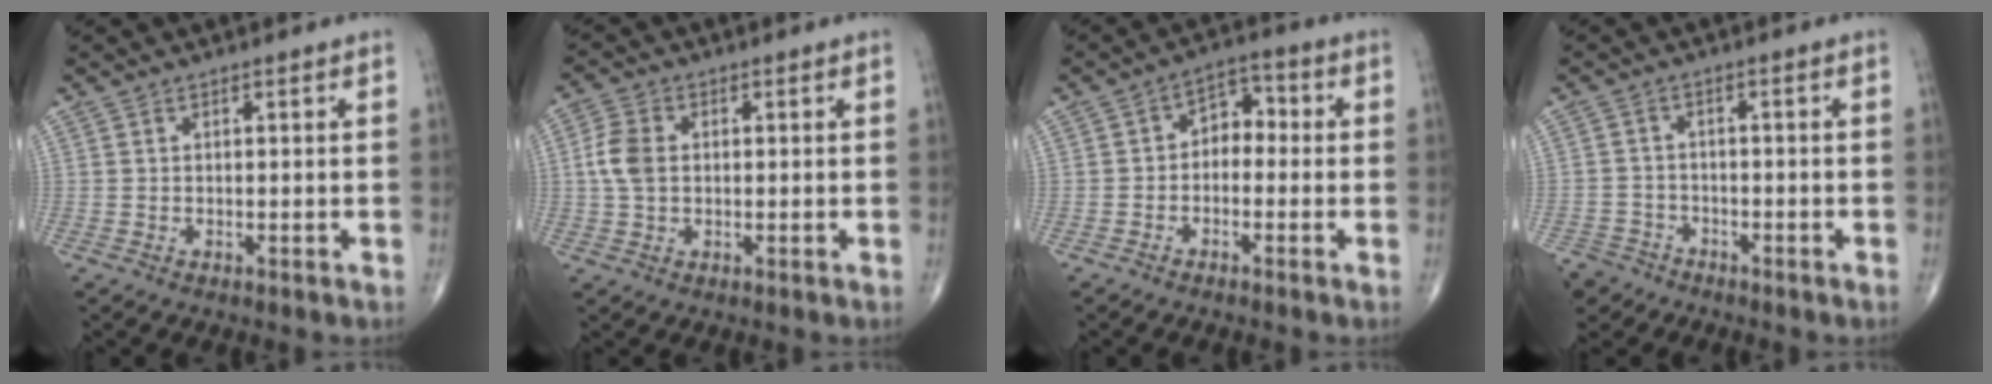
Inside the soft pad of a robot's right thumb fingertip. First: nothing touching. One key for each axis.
{"total": 5.3, "fx": 0.4, "fy": 3.6, "fz": 3.8, "tx": -0.085, "ty": 0.007, "tz": 0.002}
{"total": 5.5, "fx": -0.7, "fy": 3.9, "fz": 3.7, "tx": -0.029, "ty": 0.030, "tz": -0.028}
{"total": 5.7, "fx": -4.3, "fy": 3.6, "fz": 0.7, "tx": -0.017, "ty": 0.015, "tz": -0.079}